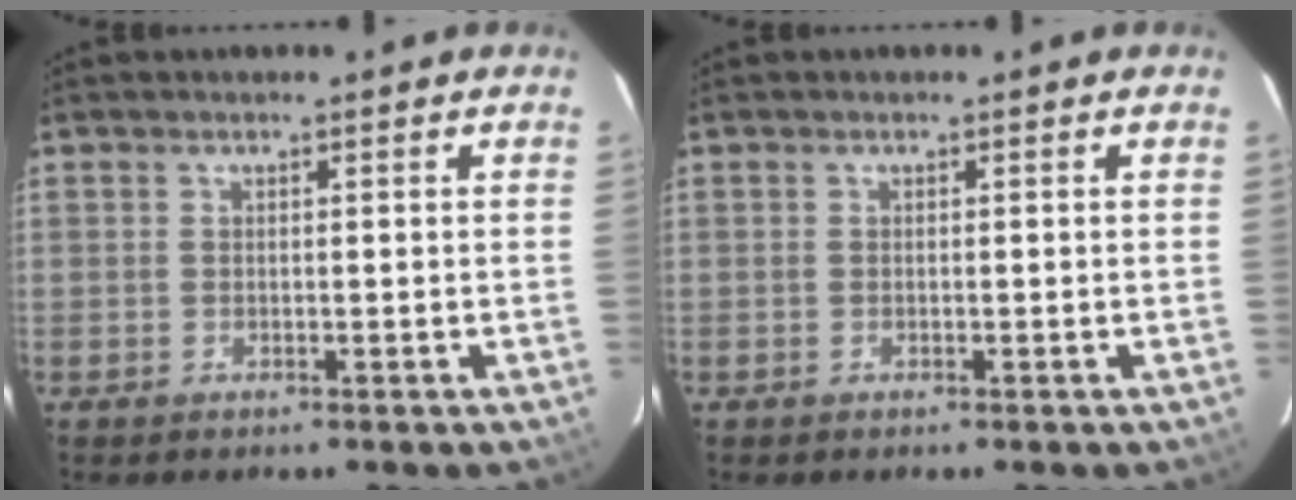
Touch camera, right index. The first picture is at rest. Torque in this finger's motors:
{"motor_torque": [0.00, 0.00, 0.01, 0.01]}